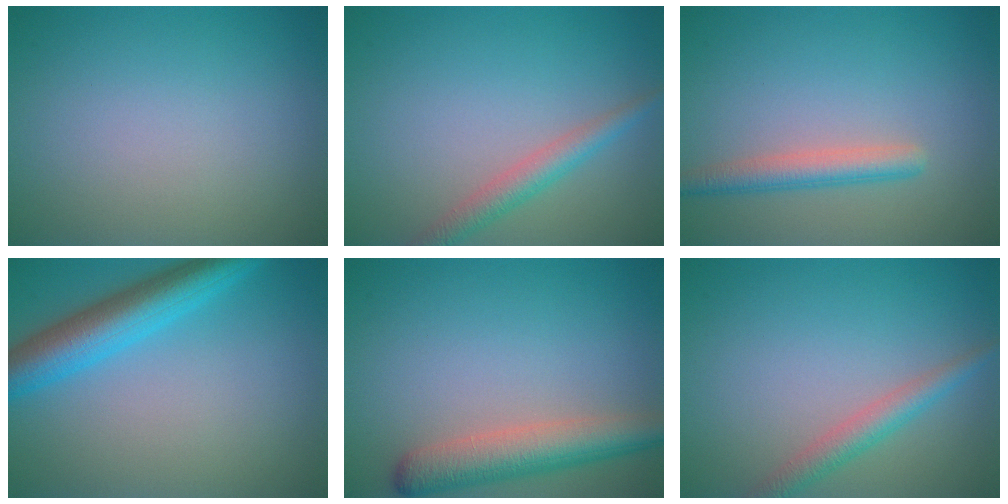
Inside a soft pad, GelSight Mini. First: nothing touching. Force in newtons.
{"total": 2.5, "press": 2.5, "slide": 0.1}
{"total": 2.7, "press": 2.7, "slide": 0.3}
{"total": 5.4, "press": 5.4, "slide": 0.2}
{"total": 5.1, "press": 5.1, "slide": 0.3}
{"total": 2.5, "press": 2.5, "slide": 0.1}